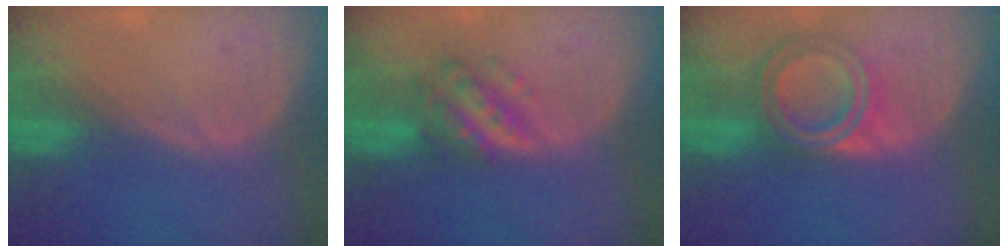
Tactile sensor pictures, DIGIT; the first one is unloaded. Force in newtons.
{"total": 5.6, "press": 5.2, "slide": 2.2}
{"total": 6.9, "press": 6.2, "slide": 3.1}